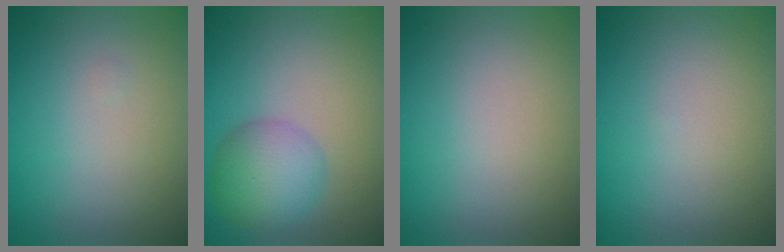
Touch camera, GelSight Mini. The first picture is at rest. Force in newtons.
{"total": 5.1, "press": 5.1, "slide": 0.2}
{"total": 0.0}
{"total": 0.0}